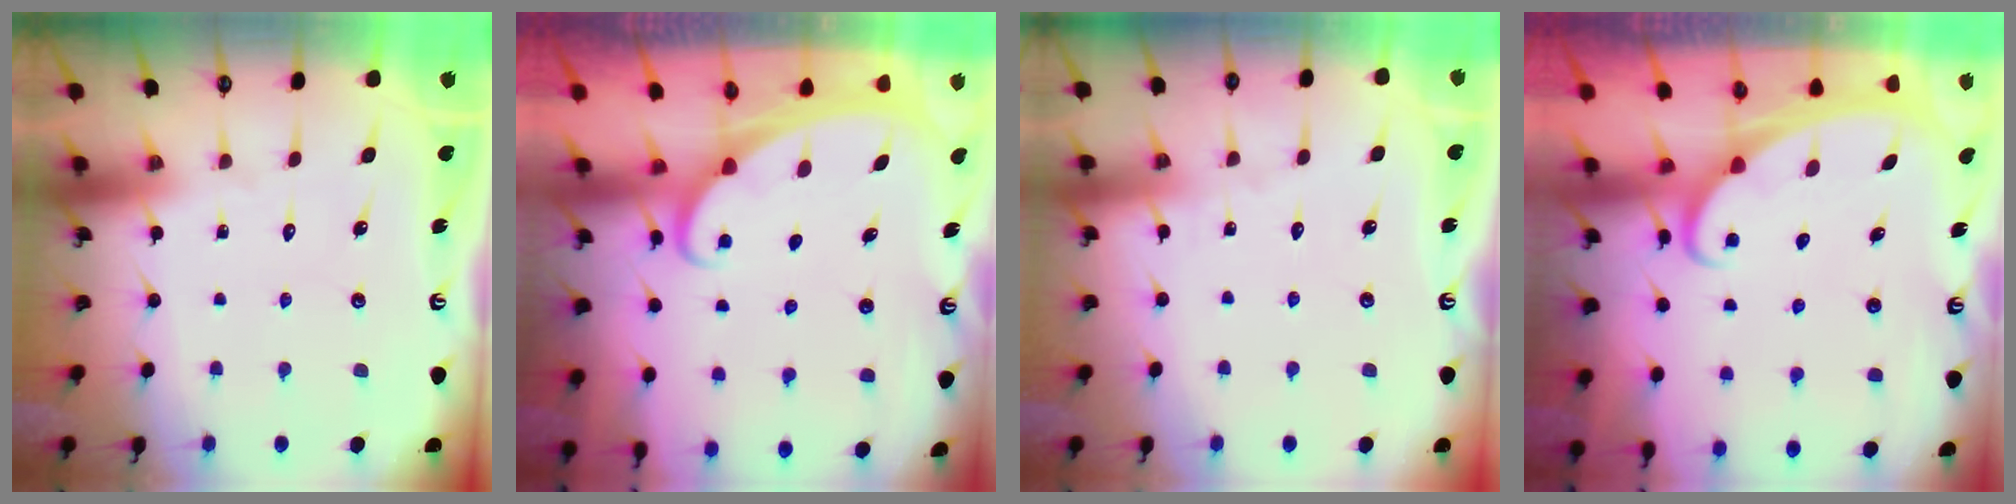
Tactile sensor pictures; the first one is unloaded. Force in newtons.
{"total": 1.9, "press": 1.9, "slide": 0.1}
{"total": 2.0, "press": 2.0, "slide": 0.2}
{"total": 2.4, "press": 2.3, "slide": 0.3}